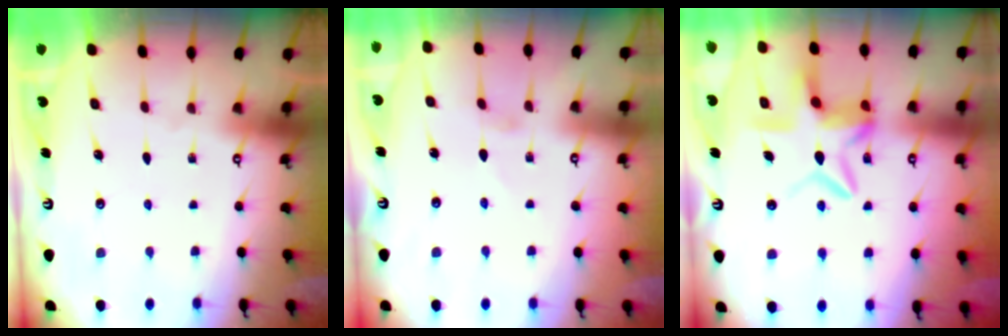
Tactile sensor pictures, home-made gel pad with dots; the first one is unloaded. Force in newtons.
{"total": 0.8, "press": 0.8, "slide": 0.1}
{"total": 10.8, "press": 10.7, "slide": 1.2}